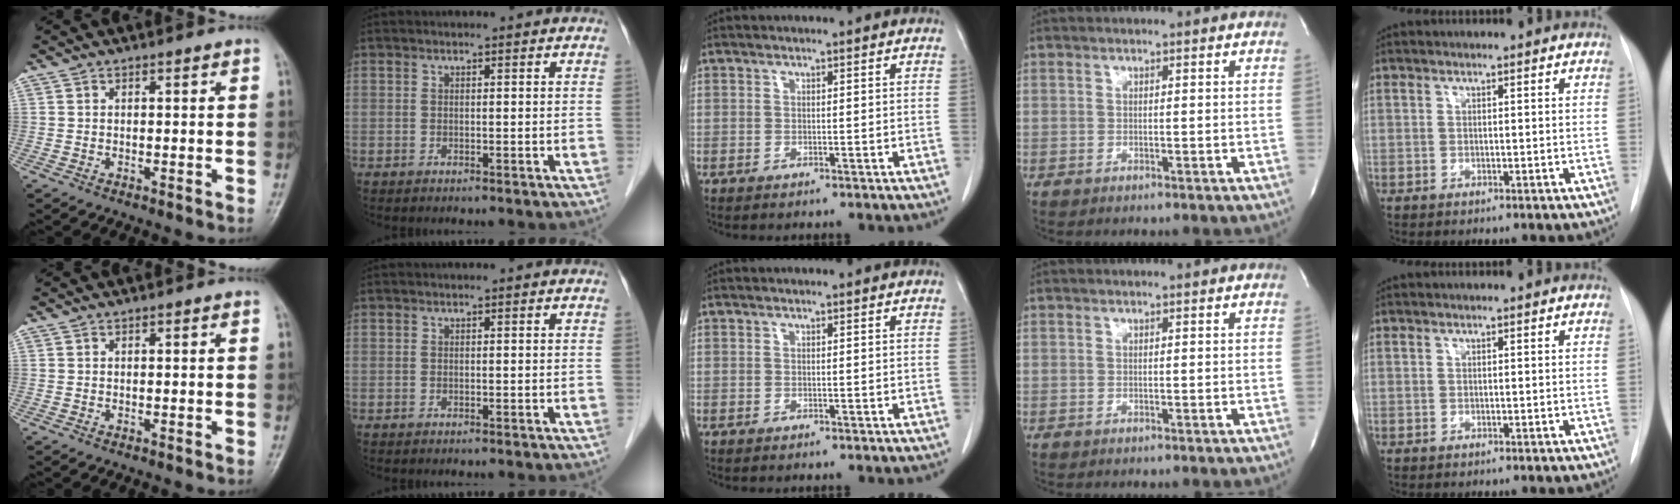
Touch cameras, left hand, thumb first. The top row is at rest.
{}